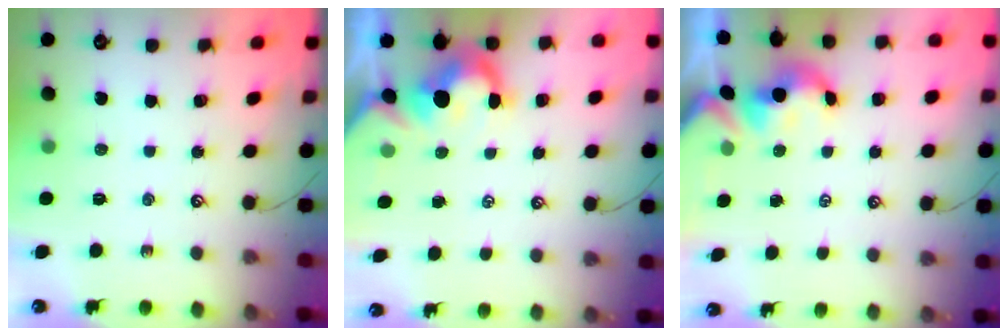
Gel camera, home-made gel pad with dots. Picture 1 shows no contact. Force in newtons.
{"total": 5.8, "press": 5.7, "slide": 1.3}
{"total": 1.3, "press": 1.3, "slide": 0.0}